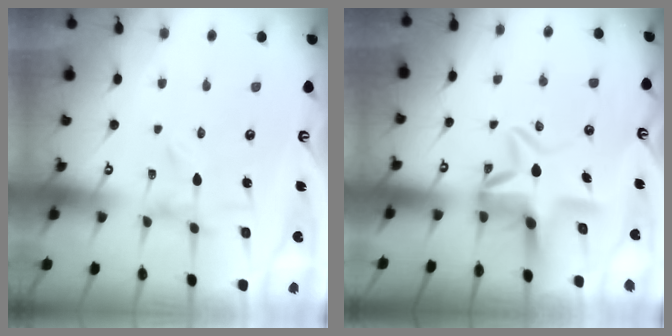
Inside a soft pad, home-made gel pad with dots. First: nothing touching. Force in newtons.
{"total": 8.5, "press": 8.4, "slide": 0.8}